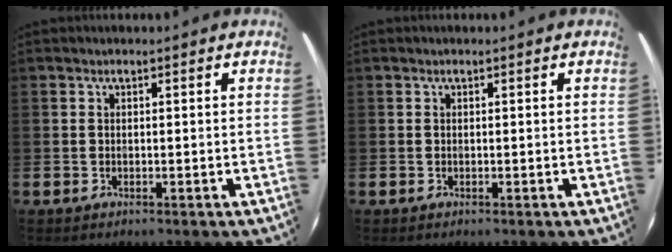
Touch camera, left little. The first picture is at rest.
{"total": 0.0}